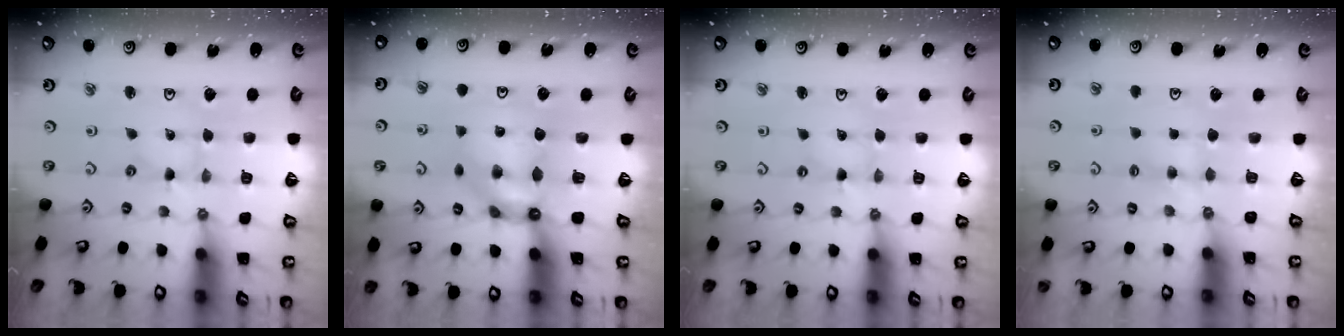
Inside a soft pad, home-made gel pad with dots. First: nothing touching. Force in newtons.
{"total": 6.5, "press": 6.5, "slide": 0.2}
{"total": 0.7, "press": 0.7, "slide": 0.1}
{"total": 3.7, "press": 3.7, "slide": 0.5}